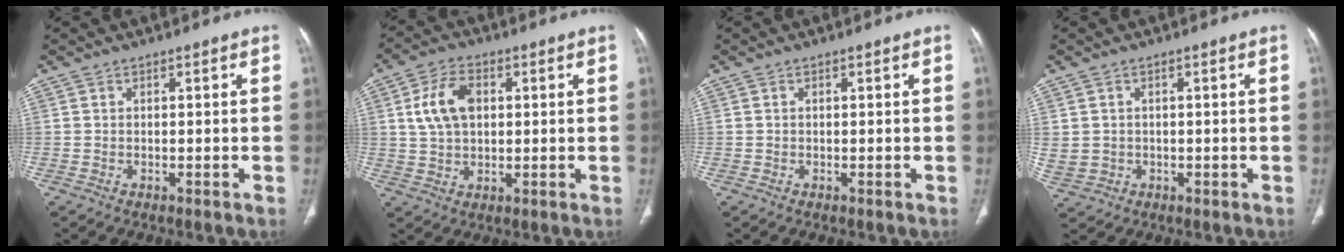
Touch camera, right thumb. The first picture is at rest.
{"total": 8.7, "force": [2.0, 5.6, 6.3], "torque": [-0.113, 0.006, 0.038]}
{"total": 0.0}
{"total": 4.4, "force": [0.0, 4.1, 1.8], "torque": [-0.041, 0.005, 0.018]}